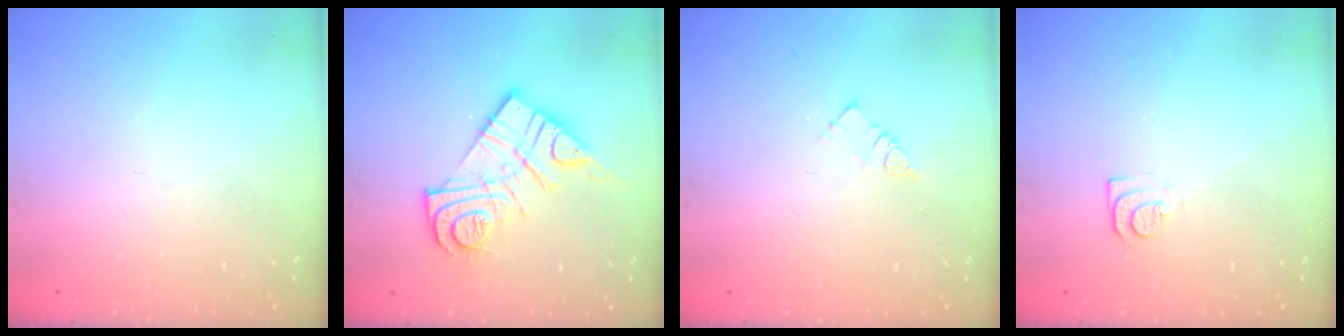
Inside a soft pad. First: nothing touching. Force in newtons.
{"total": 14.7, "press": 14.7, "slide": 1.3}
{"total": 3.2, "press": 3.2, "slide": 0.0}
{"total": 6.7, "press": 6.6, "slide": 0.7}